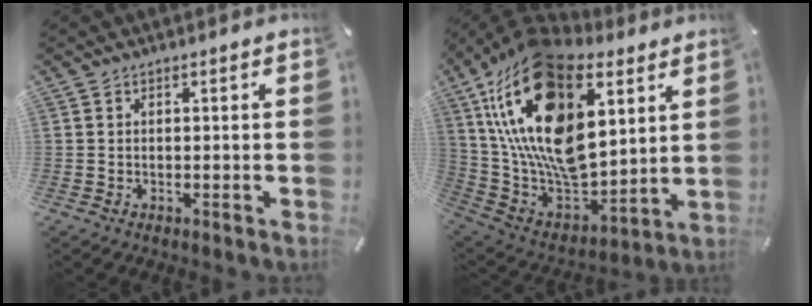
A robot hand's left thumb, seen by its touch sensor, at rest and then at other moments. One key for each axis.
{"total": 27.5, "fx": 10.2, "fy": 16.9, "fz": 19.2, "tx": -0.398, "ty": -0.068, "tz": 0.181}